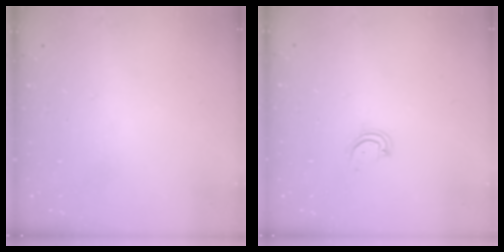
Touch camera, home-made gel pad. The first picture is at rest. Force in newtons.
{"total": 3.6, "press": 3.6, "slide": 0.3}